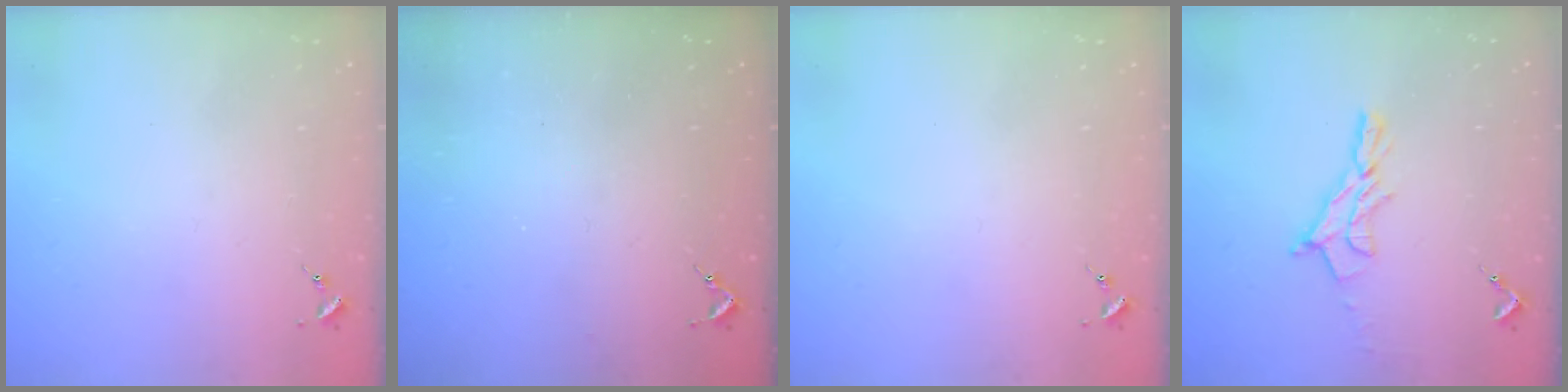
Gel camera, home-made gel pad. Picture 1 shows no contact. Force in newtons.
{"total": 3.1, "press": 3.1, "slide": 0.4}
{"total": 0.0}
{"total": 11.1, "press": 11.1, "slide": 0.9}